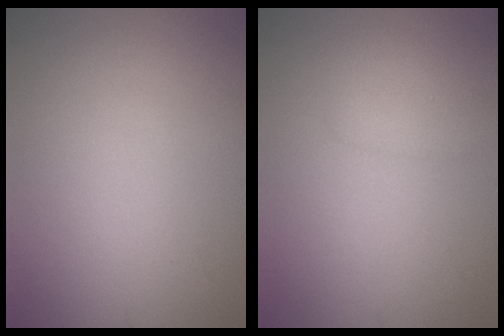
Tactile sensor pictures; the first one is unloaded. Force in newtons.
{"total": 1.4, "press": 1.4, "slide": 0.1}